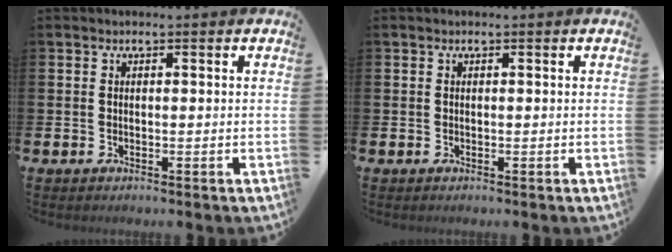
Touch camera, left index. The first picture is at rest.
{"total": 0.0}